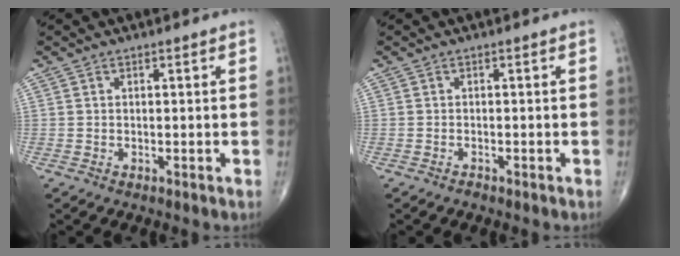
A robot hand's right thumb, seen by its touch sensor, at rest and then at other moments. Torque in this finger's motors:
{"motor_torque": [0.28, 0.04, -0.06, -0.24, -0.04]}